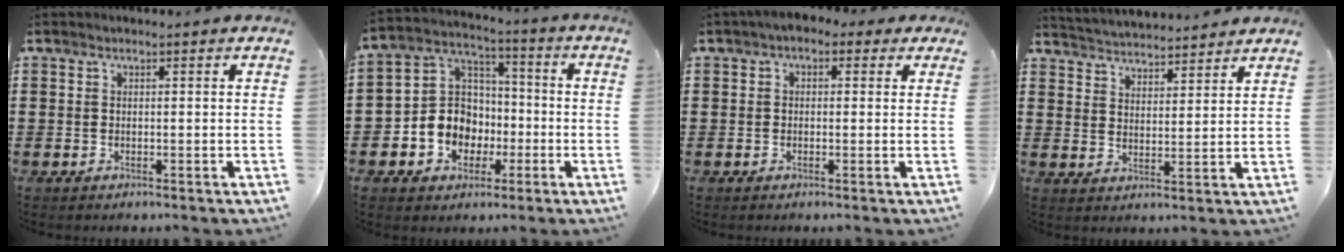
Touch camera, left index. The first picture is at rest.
{"total": 8.4, "force": [-2.7, 7.6, 2.3], "torque": [-0.079, 0.019, -0.052]}
{"total": 1.8, "force": [-0.1, 1.5, 1.0], "torque": [-0.023, 0.011, -0.004]}
{"total": 3.8, "force": [3.8, -0.1, -0.3], "torque": [-0.011, -0.023, 0.066]}